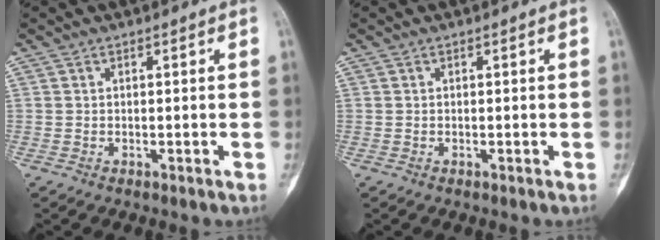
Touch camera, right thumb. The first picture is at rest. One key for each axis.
{"total": 0.0}